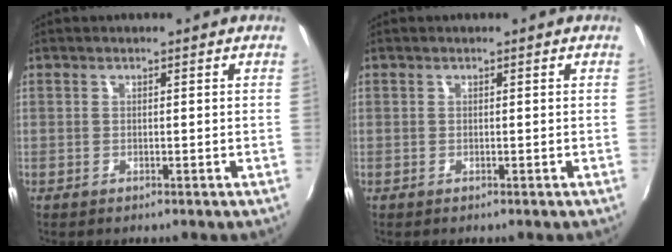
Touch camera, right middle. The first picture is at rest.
{"total": 0.0}